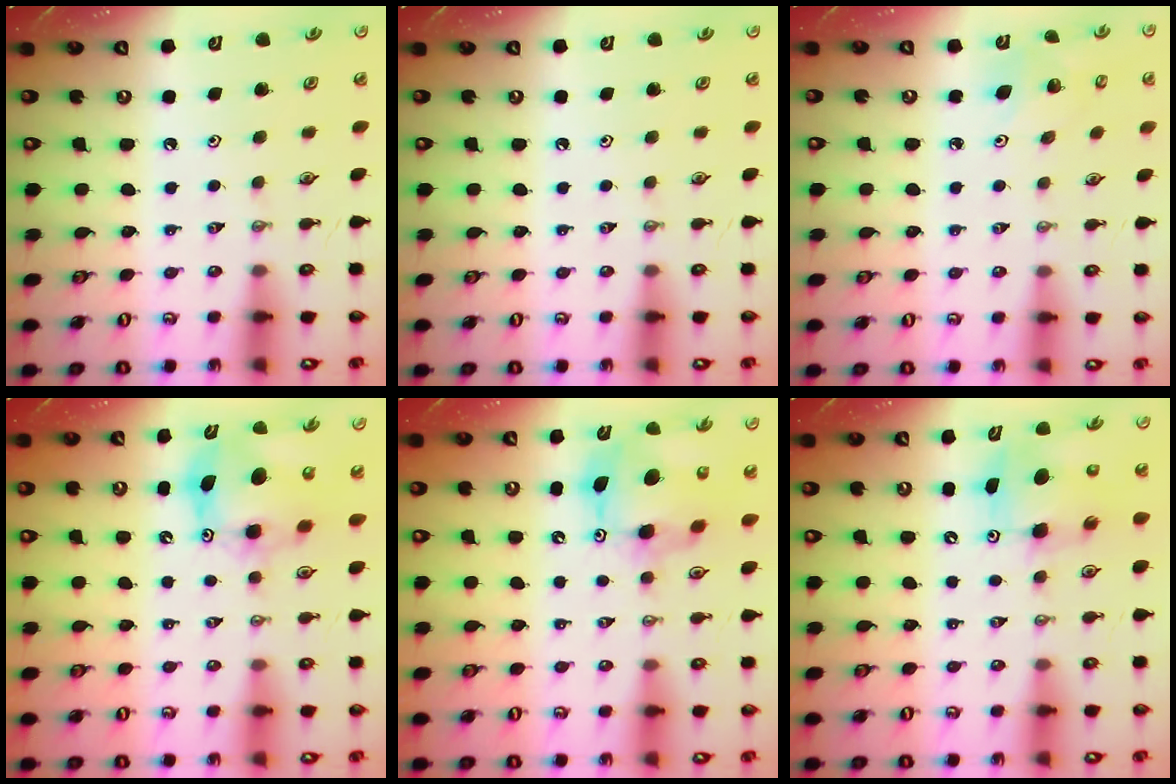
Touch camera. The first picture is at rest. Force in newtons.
{"total": 0.0}
{"total": 4.3, "press": 4.0, "slide": 1.6}
{"total": 10.6, "press": 10.5, "slide": 0.9}
{"total": 11.7, "press": 11.6, "slide": 1.0}
{"total": 8.3, "press": 8.1, "slide": 1.9}